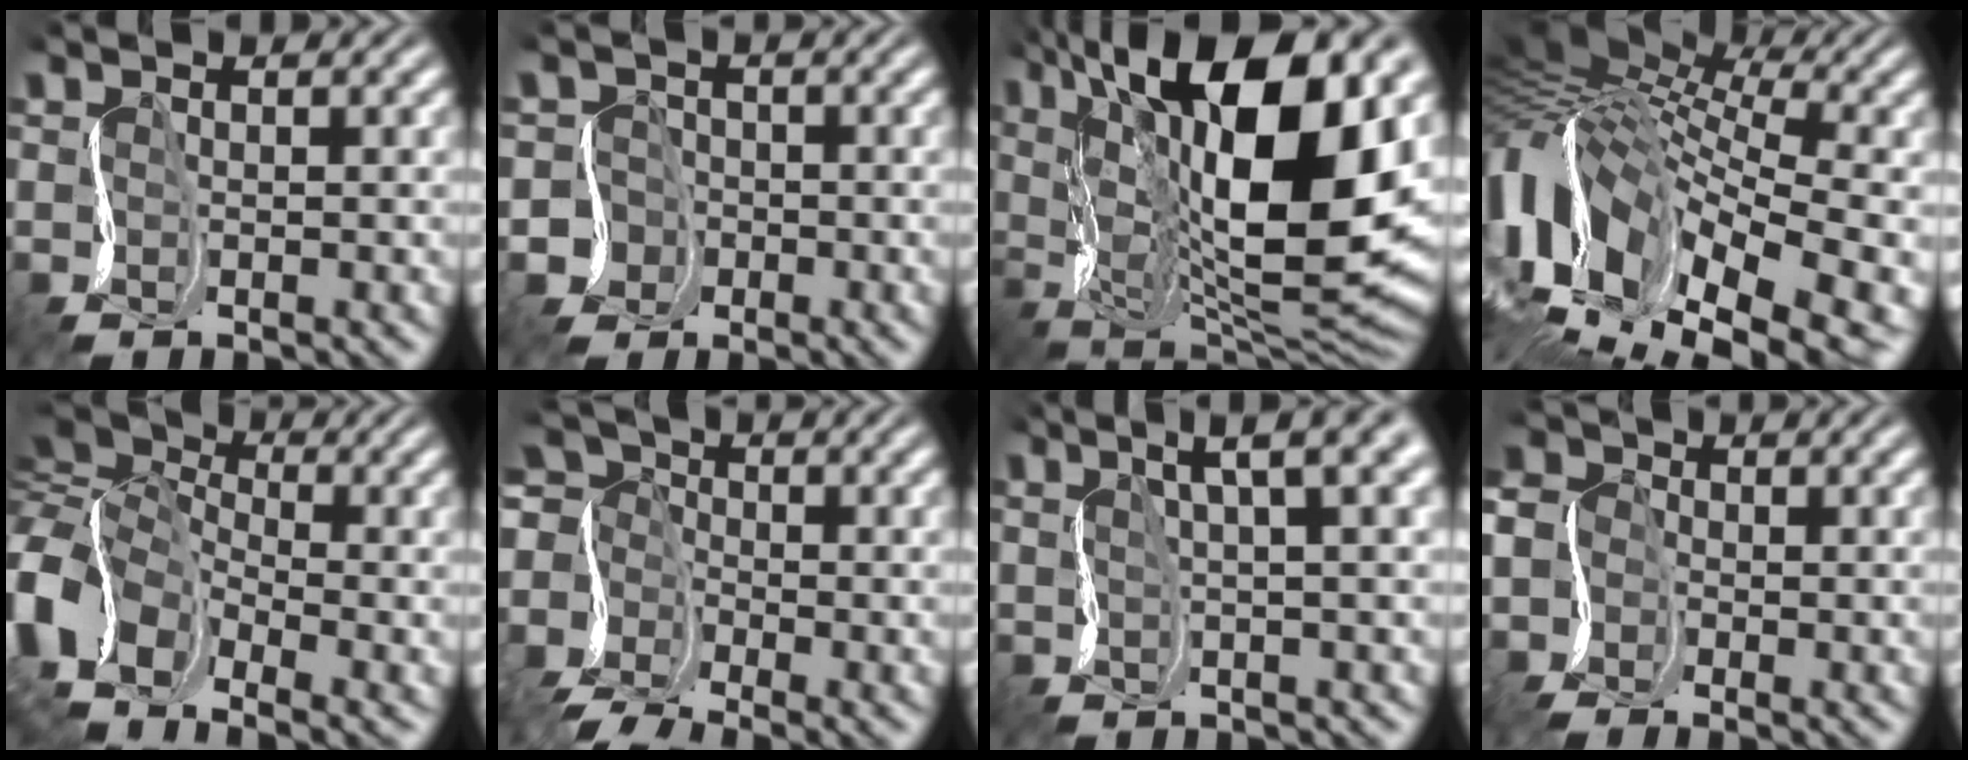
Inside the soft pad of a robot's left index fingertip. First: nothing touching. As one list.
[{"total": 2.6, "force": [-0.8, 2.4, -0.5], "torque": [0.029, 0.006, -0.022]}, {"total": 18.3, "force": [5.5, 7.2, 15.9], "torque": [-0.250, 0.018, 0.104]}, {"total": 14.4, "force": [-1.9, 8.5, 11.5], "torque": [-0.211, 0.007, -0.003]}, {"total": 14.9, "force": [-2.3, 11.0, 9.8], "torque": [-0.227, -0.006, -0.031]}, {"total": 7.3, "force": [-4.4, 4.0, 4.2], "torque": [-0.088, -0.005, -0.092]}, {"total": 6.1, "force": [3.1, 1.4, 5.1], "torque": [-0.050, 0.019, 0.050]}, {"total": 4.0, "force": [-2.0, 3.0, 1.9], "torque": [-0.045, -0.002, -0.036]}]